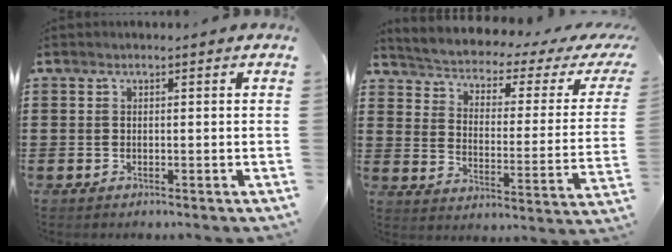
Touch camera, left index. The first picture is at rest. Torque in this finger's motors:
{"motor_torque": [1.95, -0.19, 1.05, 0.06]}